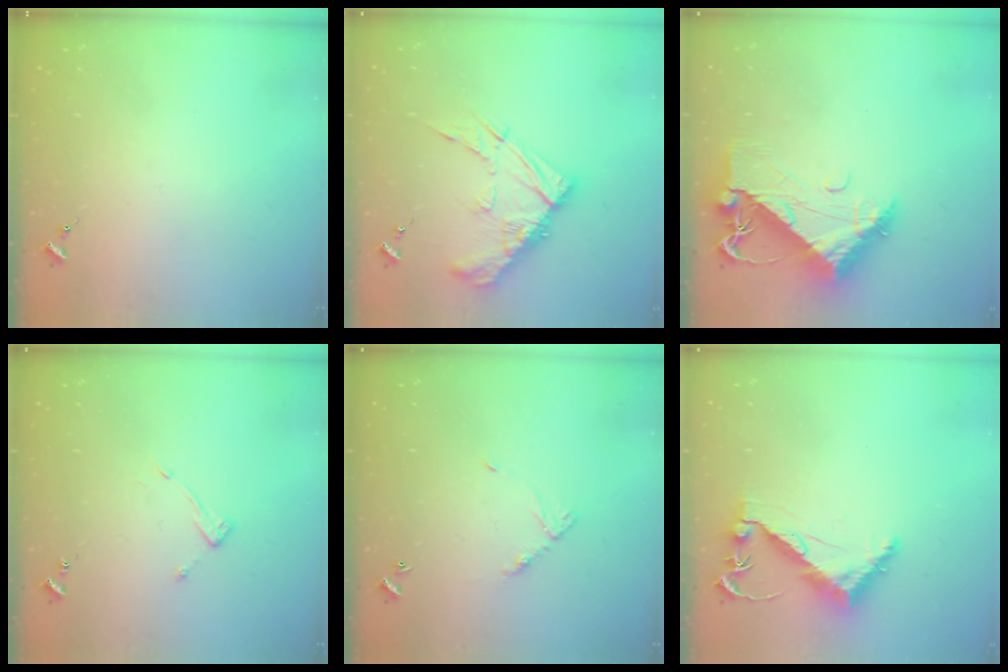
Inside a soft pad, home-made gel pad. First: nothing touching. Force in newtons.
{"total": 15.6, "press": 15.5, "slide": 1.4}
{"total": 13.2, "press": 13.2, "slide": 1.4}
{"total": 7.1, "press": 7.1, "slide": 0.5}
{"total": 6.9, "press": 6.8, "slide": 0.6}
{"total": 9.7, "press": 9.6, "slide": 1.0}